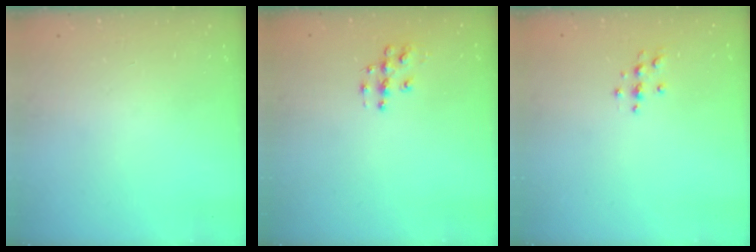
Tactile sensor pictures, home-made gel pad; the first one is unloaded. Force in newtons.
{"total": 4.8, "press": 4.8, "slide": 0.3}
{"total": 3.5, "press": 3.4, "slide": 0.5}